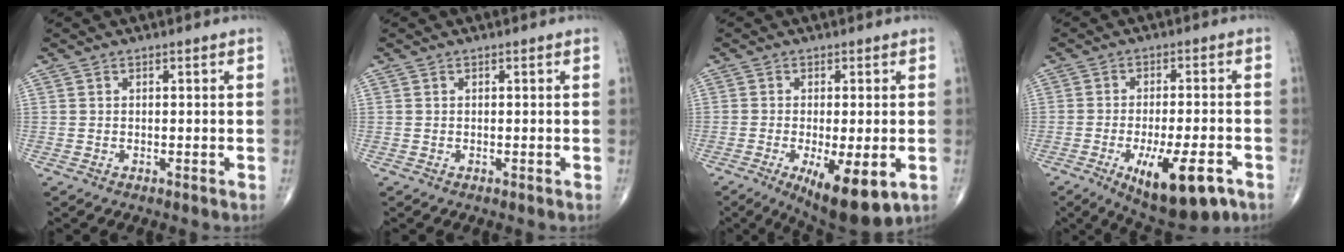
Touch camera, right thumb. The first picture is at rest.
{"total": 0.0}
{"total": 11.4, "force": [-4.1, 3.6, 10.1], "torque": [-0.156, -0.019, -0.055]}
{"total": 13.8, "force": [-6.4, 4.6, 11.3], "torque": [-0.168, 0.010, -0.087]}